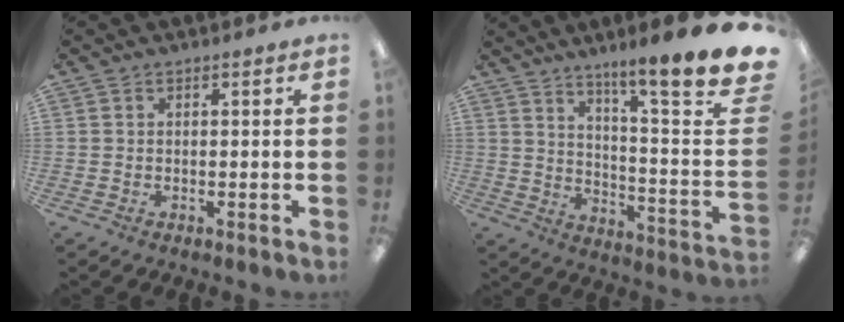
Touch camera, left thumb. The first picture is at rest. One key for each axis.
{"total": 14.2, "fx": 10.9, "fy": 0.4, "fz": 9.1, "tx": -0.141, "ty": -0.100, "tz": 0.168}